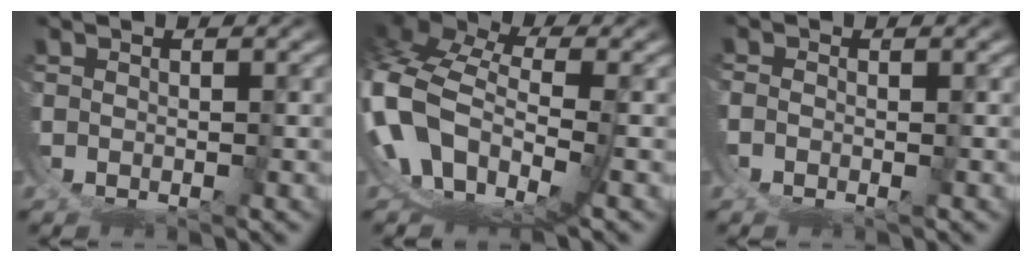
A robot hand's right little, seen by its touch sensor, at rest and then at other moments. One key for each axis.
{"total": 9.6, "fx": 0.3, "fy": 7.1, "fz": 6.5, "tx": -0.167, "ty": -0.027, "tz": 0.008}
{"total": 1.5, "fx": -0.9, "fy": 1.0, "fz": 0.7, "tx": -0.018, "ty": -0.009, "tz": -0.013}